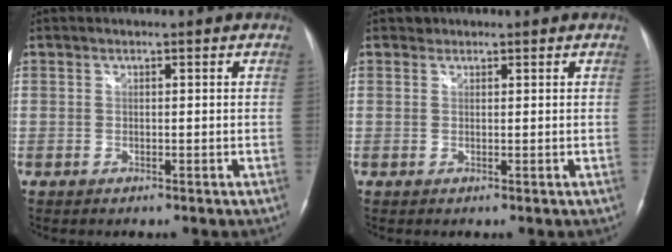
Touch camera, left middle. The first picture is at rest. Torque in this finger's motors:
{"motor_torque": [0.01, 0.03, -0.09, -0.01]}